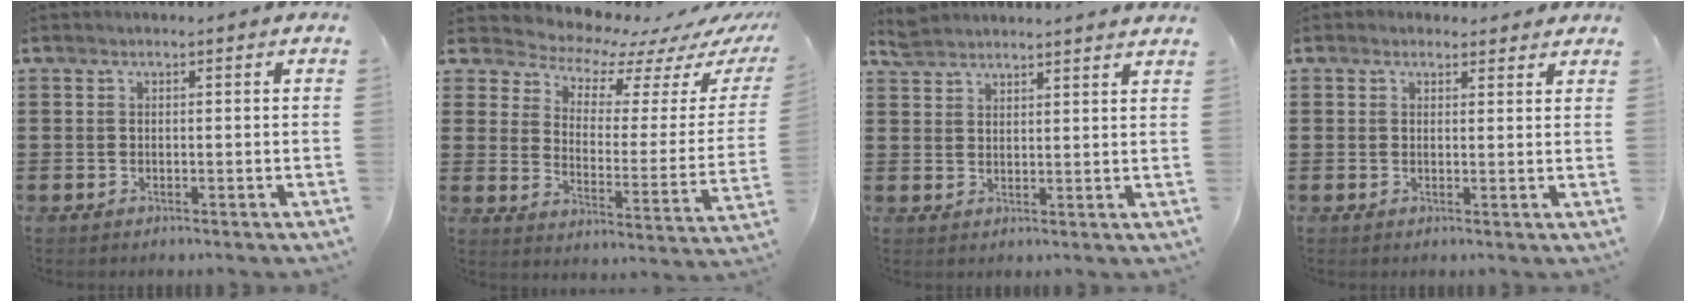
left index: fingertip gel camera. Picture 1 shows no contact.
{"total": 5.4, "force": [5.2, 1.5, 0.6], "torque": [-0.041, -0.053, 0.084]}
{"total": 3.8, "force": [3.7, 0.1, 0.6], "torque": [-0.021, -0.007, 0.072]}
{"total": 1.7, "force": [1.5, 0.9, 0.2], "torque": [0.001, 0.003, 0.028]}